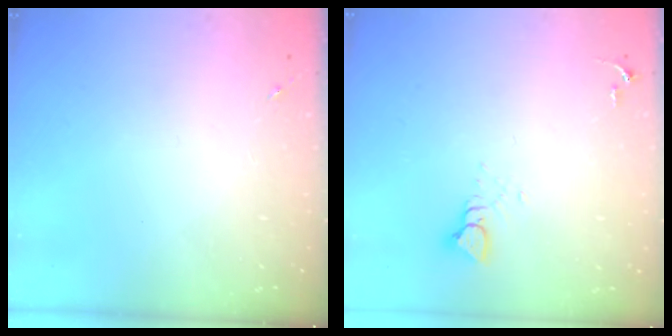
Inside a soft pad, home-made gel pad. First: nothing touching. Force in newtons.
{"total": 3.7, "press": 3.7, "slide": 0.1}